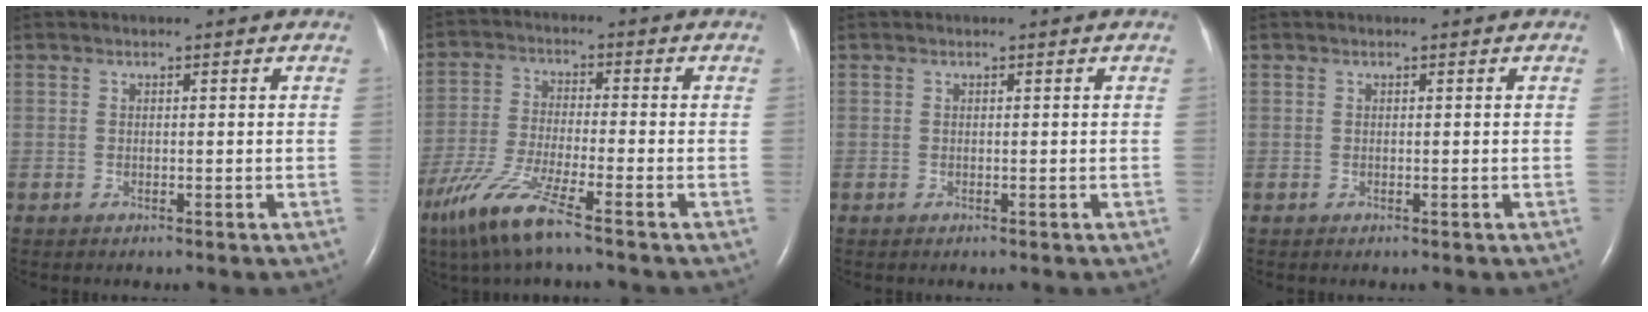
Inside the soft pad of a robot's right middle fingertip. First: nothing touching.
{"total": 9.3, "force": [-6.2, 0.2, 7.0], "torque": [-0.155, -0.030, -0.125]}
{"total": 0.0}
{"total": 0.0}